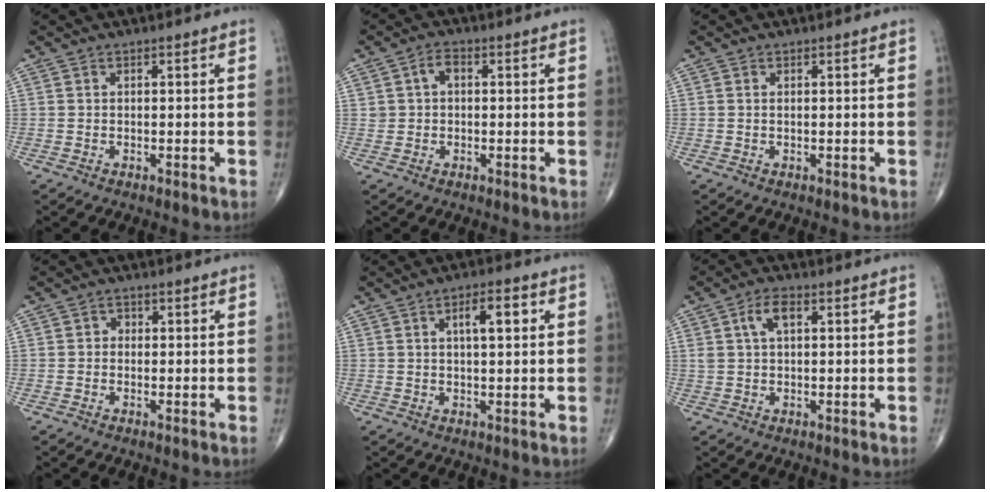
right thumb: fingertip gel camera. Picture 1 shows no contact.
{"total": 3.3, "force": [0.7, 2.3, 2.2], "torque": [-0.034, 0.012, 0.011]}
{"total": 0.0}
{"total": 1.2, "force": [-0.1, 1.1, 0.5], "torque": [0.003, 0.004, -0.007]}
{"total": 5.3, "force": [1.6, 1.8, 4.8], "torque": [-0.070, 0.002, 0.024]}
{"total": 4.5, "force": [1.4, 2.3, 3.6], "torque": [-0.069, 0.008, 0.027]}